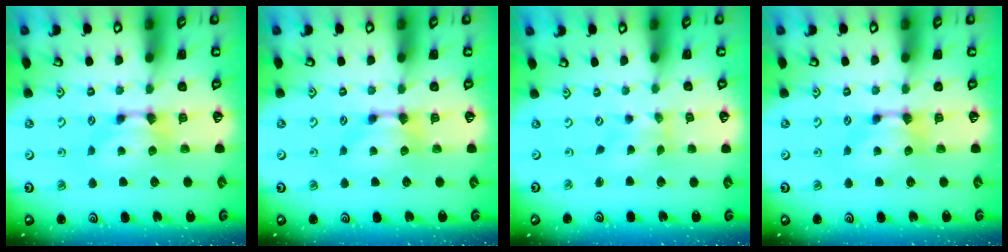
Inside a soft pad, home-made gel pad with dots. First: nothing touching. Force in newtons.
{"total": 0.0}
{"total": 2.7, "press": 2.5, "slide": 1.0}
{"total": 0.0}